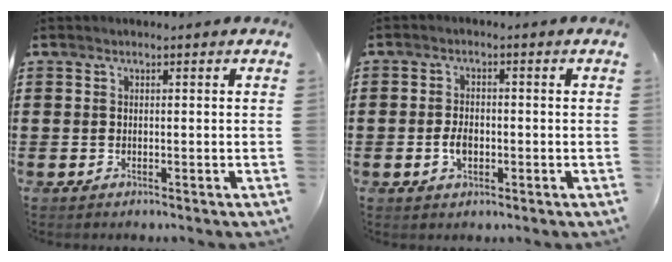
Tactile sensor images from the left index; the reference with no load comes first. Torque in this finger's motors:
{"motor_torque": [1.07, 1.07, 0.20, 0.04]}